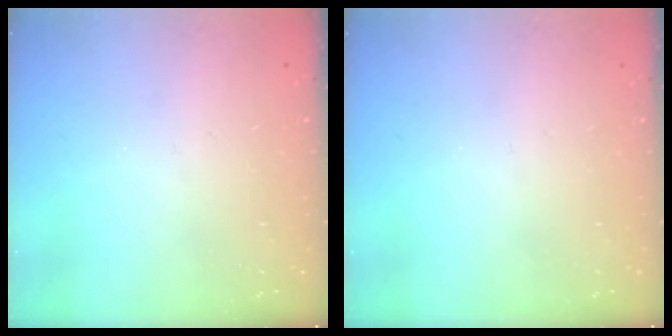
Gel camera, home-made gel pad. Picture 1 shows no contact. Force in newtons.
{"total": 0.0}